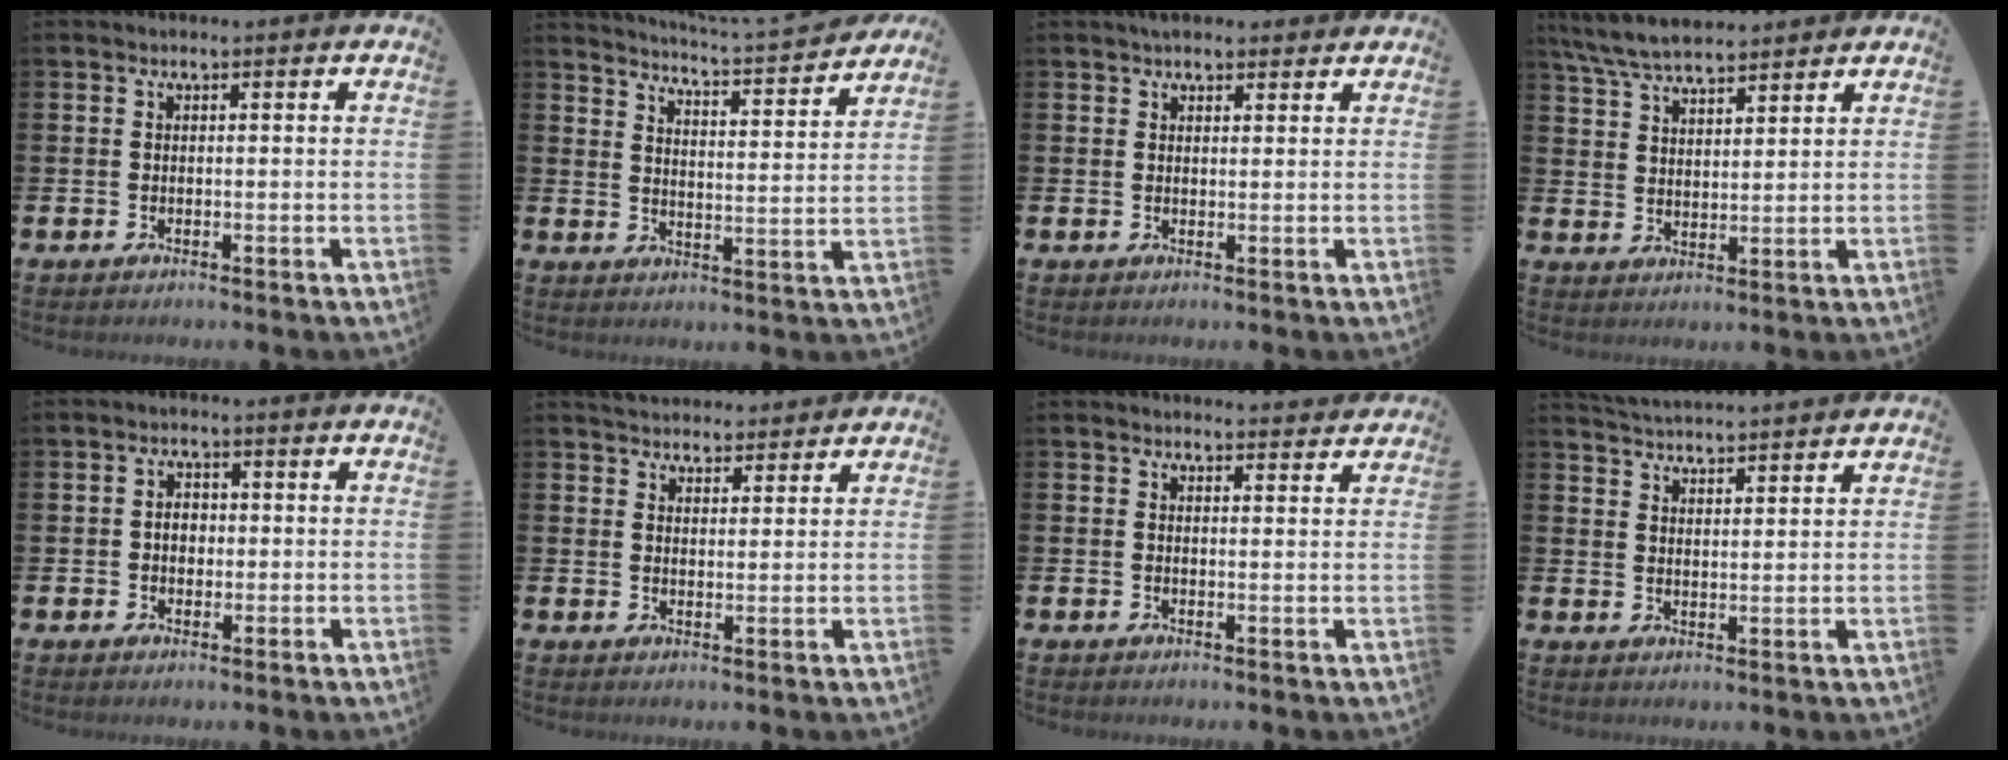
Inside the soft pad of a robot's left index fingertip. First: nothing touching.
{"total": 5.0, "force": [4.9, -0.7, 1.0], "torque": [-0.029, -0.045, 0.079]}
{"total": 2.5, "force": [2.3, 1.0, 0.2], "torque": [0.003, -0.006, 0.041]}
{"total": 6.7, "force": [6.2, 1.2, 2.1], "torque": [-0.065, -0.020, 0.116]}
{"total": 2.5, "force": [0.1, 1.9, 1.7], "torque": [-0.009, -0.002, -0.006]}
{"total": 3.7, "force": [3.7, 0.8, -0.3], "torque": [-0.004, -0.017, 0.068]}
{"total": 2.2, "force": [2.2, 0.2, -0.1], "torque": [0.010, -0.017, 0.037]}
{"total": 4.3, "force": [4.3, -0.4, -0.1], "torque": [-0.011, -0.029, 0.077]}